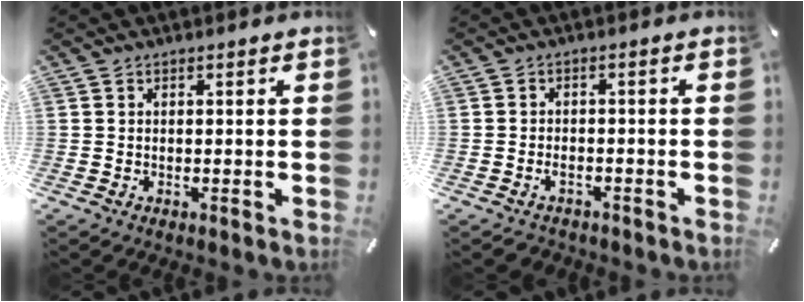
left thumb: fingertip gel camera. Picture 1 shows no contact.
{"total": 2.5, "force": [-1.3, 1.6, 1.4], "torque": [-0.026, 0.006, -0.026]}